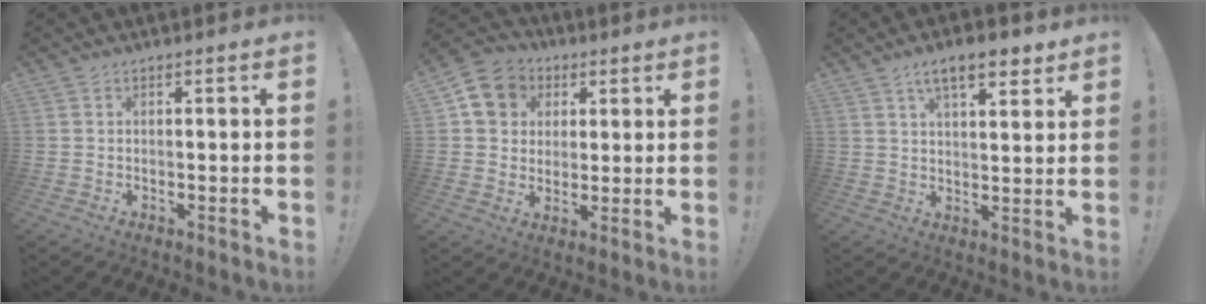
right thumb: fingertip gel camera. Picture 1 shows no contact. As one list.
[{"total": 10.9, "force": [3.5, 9.5, 3.9], "torque": [-0.052, -0.007, 0.074]}, {"total": 9.6, "force": [5.9, 3.5, 6.6], "torque": [-0.088, -0.025, 0.100]}]